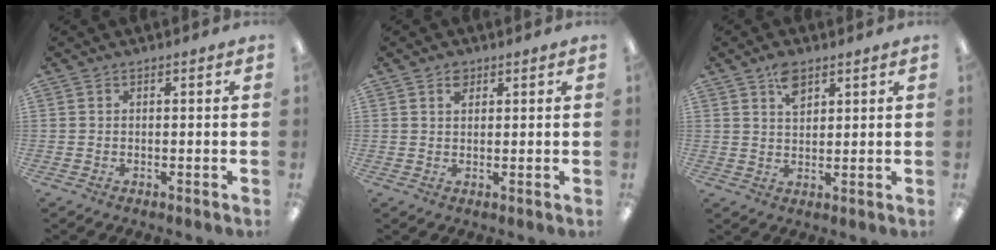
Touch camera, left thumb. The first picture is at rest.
{"total": 2.5, "force": [1.7, 1.5, 1.1], "torque": [-0.010, -0.007, 0.028]}
{"total": 5.1, "force": [3.1, 2.9, 2.9], "torque": [-0.041, -0.007, 0.052]}